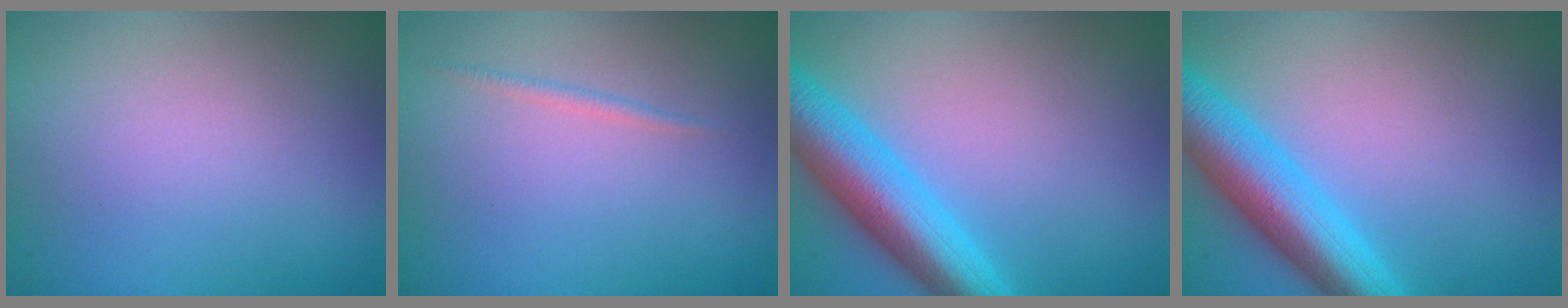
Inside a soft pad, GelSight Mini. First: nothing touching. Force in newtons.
{"total": 0.6, "press": 0.6, "slide": 0.0}
{"total": 7.5, "press": 7.4, "slide": 0.2}
{"total": 7.5, "press": 7.4, "slide": 0.2}